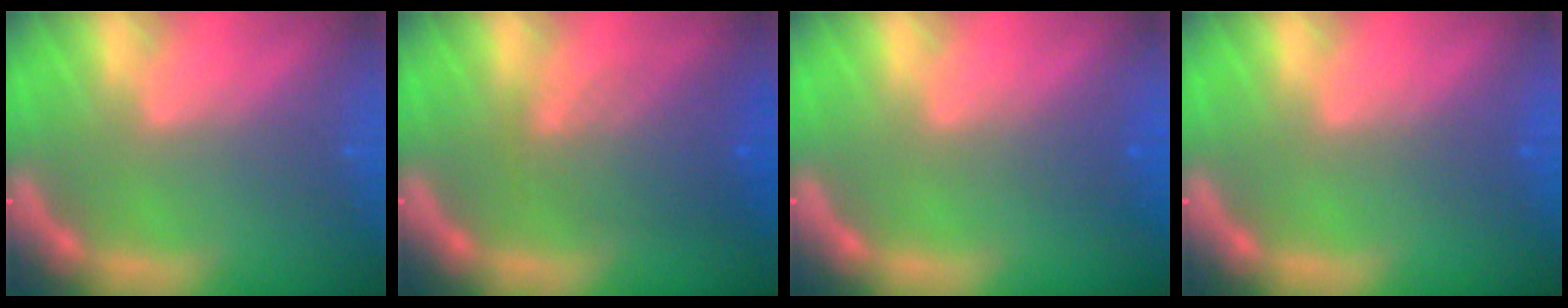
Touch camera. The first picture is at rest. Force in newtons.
{"total": 5.1}
{"total": 1.4}
{"total": 1.0}